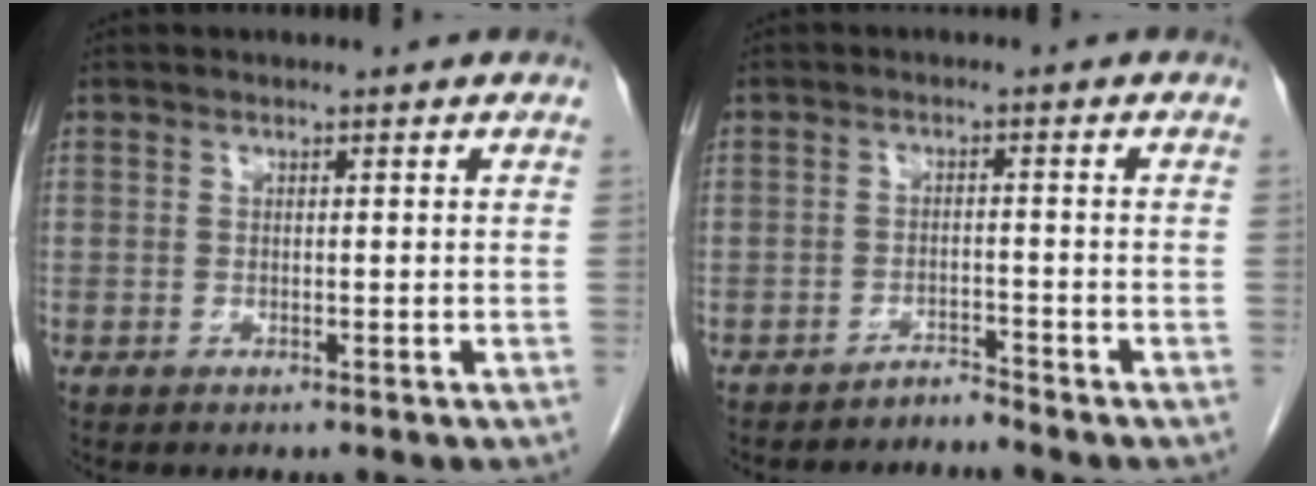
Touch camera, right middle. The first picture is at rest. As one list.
[{"total": 2.9, "force": [-2.7, -0.3, -0.9], "torque": [0.023, -0.004, -0.042]}]